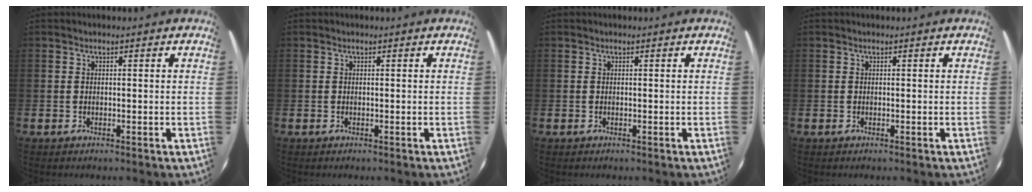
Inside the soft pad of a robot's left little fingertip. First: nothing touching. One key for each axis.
{"total": 0.0}
{"total": 0.0}
{"total": 0.0}